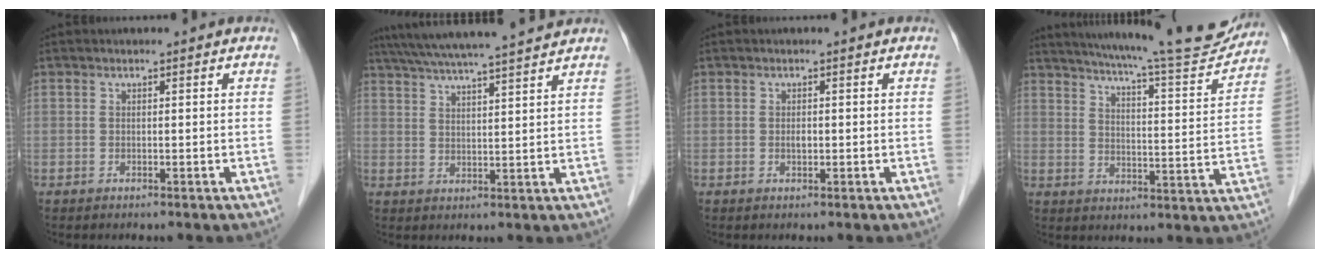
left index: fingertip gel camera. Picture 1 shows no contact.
{"total": 15.8, "force": [14.1, -0.5, 7.1], "torque": [-0.130, 0.020, 0.204]}
{"total": 0.8, "force": [-0.1, 0.4, 0.7], "torque": [-0.013, -0.001, -0.001]}
{"total": 19.8, "force": [18.1, 0.9, 7.8], "torque": [-0.122, -0.039, 0.239]}